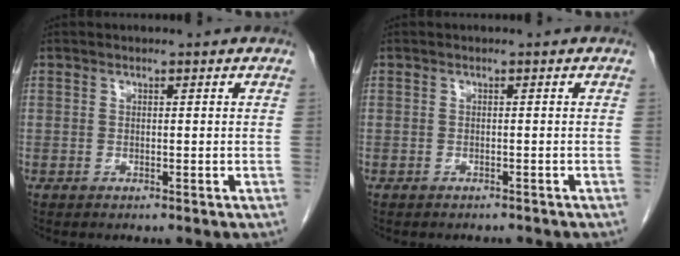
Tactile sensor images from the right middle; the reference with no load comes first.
{"total": 2.2, "force": [-2.0, 0.8, 0.5], "torque": [-0.013, -0.003, -0.024]}